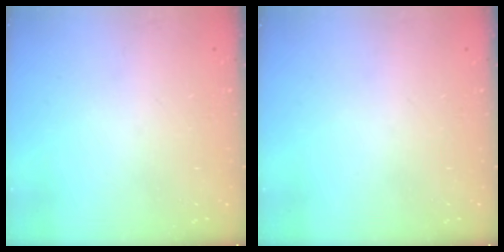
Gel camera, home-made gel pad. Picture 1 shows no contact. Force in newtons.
{"total": 0.0}